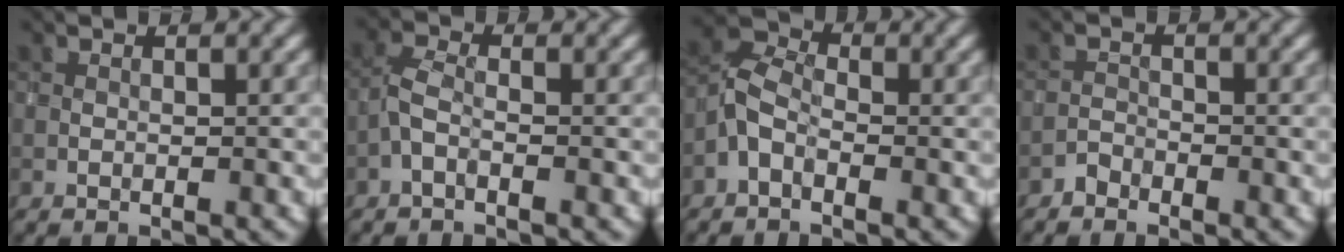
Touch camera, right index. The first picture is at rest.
{"total": 1.6, "force": [-0.6, 0.7, 1.3], "torque": [-0.031, 0.004, -0.020]}
{"total": 2.6, "force": [-1.3, 1.7, 1.6], "torque": [-0.037, 0.013, -0.037]}
{"total": 0.9, "force": [-0.8, 0.3, -0.1], "torque": [0.007, 0.006, -0.019]}